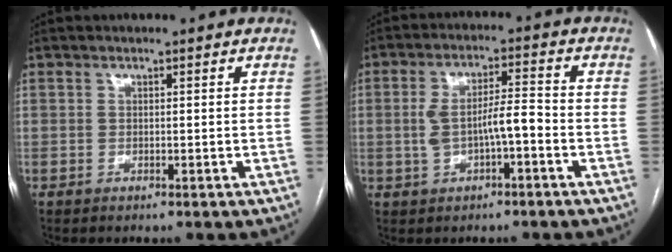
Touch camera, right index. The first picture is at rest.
{"total": 6.8, "force": [-1.3, 1.9, 6.4], "torque": [-0.125, 0.021, -0.018]}